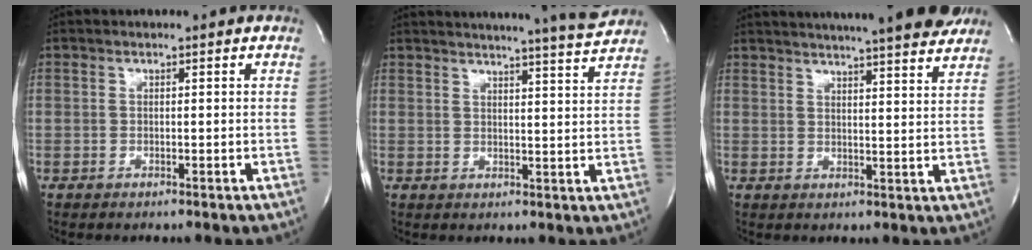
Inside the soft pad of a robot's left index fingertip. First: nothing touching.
{"total": 13.4, "force": [12.7, -1.5, 4.2], "torque": [-0.072, -0.045, 0.154]}
{"total": 22.0, "force": [19.6, 1.8, 9.9], "torque": [-0.158, 0.001, 0.249]}